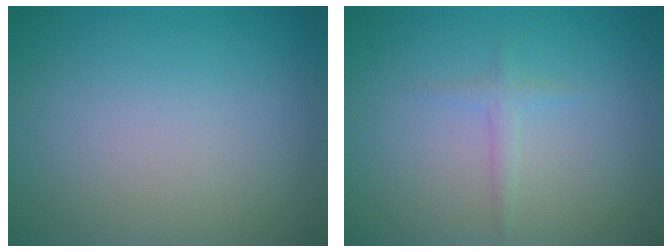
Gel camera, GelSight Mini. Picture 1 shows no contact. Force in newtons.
{"total": 1.0, "press": 1.0, "slide": 0.1}